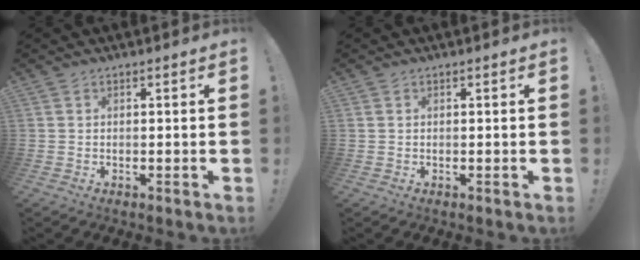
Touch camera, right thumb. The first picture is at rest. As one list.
[{"total": 0.0}]